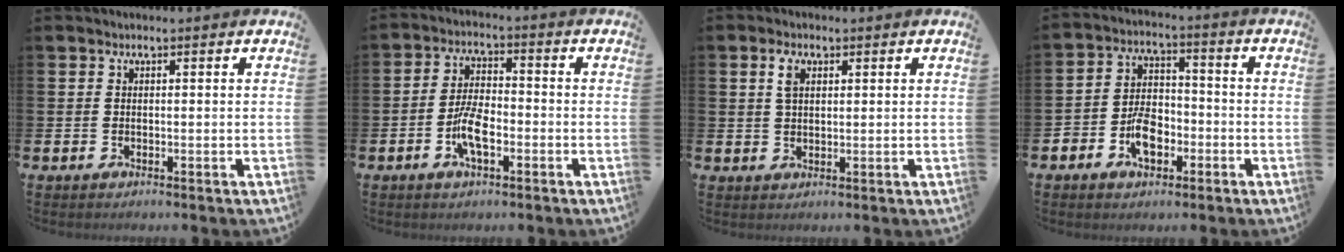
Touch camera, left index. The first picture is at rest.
{"total": 5.4, "force": [-1.8, 2.1, 4.6], "torque": [-0.100, 0.002, -0.038]}
{"total": 2.8, "force": [1.6, 1.5, 1.7], "torque": [-0.019, -0.002, 0.024]}
{"total": 5.9, "force": [-2.6, 3.8, 3.7], "torque": [-0.073, 0.013, -0.049]}